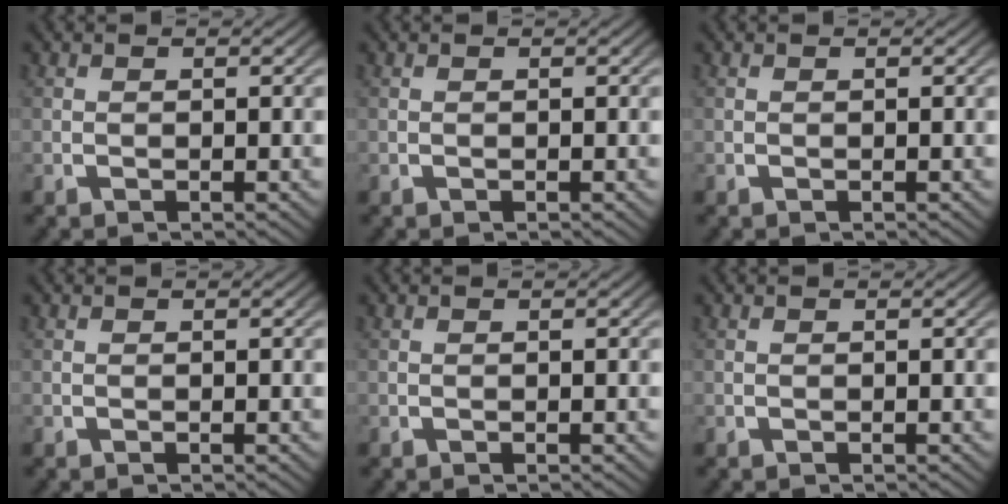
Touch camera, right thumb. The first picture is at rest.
{"total": 0.0}
{"total": 0.0}
{"total": 0.0}
{"total": 0.0}
{"total": 0.0}